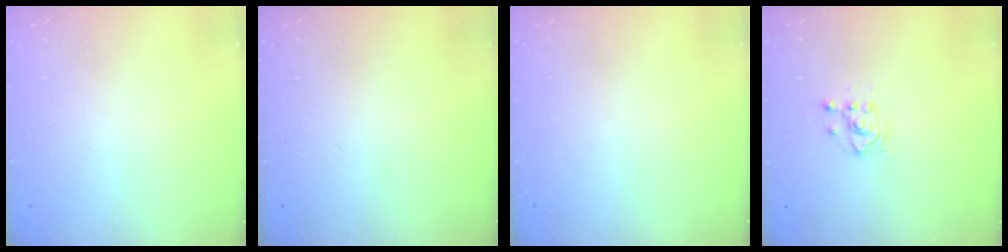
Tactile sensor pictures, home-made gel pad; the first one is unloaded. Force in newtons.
{"total": 0.0}
{"total": 0.0}
{"total": 2.7, "press": 2.7, "slide": 0.2}